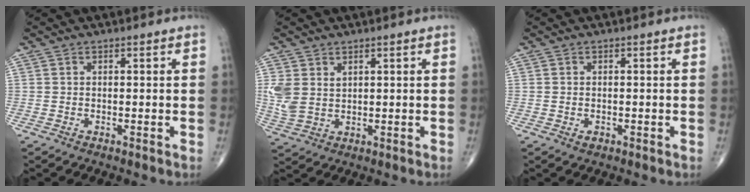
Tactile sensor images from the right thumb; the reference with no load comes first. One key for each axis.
{"total": 5.4, "fx": 1.9, "fy": 3.8, "fz": 3.4, "tx": -0.079, "ty": -0.006, "tz": 0.048}
{"total": 1.1, "fx": -0.4, "fy": 0.8, "fz": 0.7, "tx": -0.007, "ty": 0.003, "tz": -0.003}